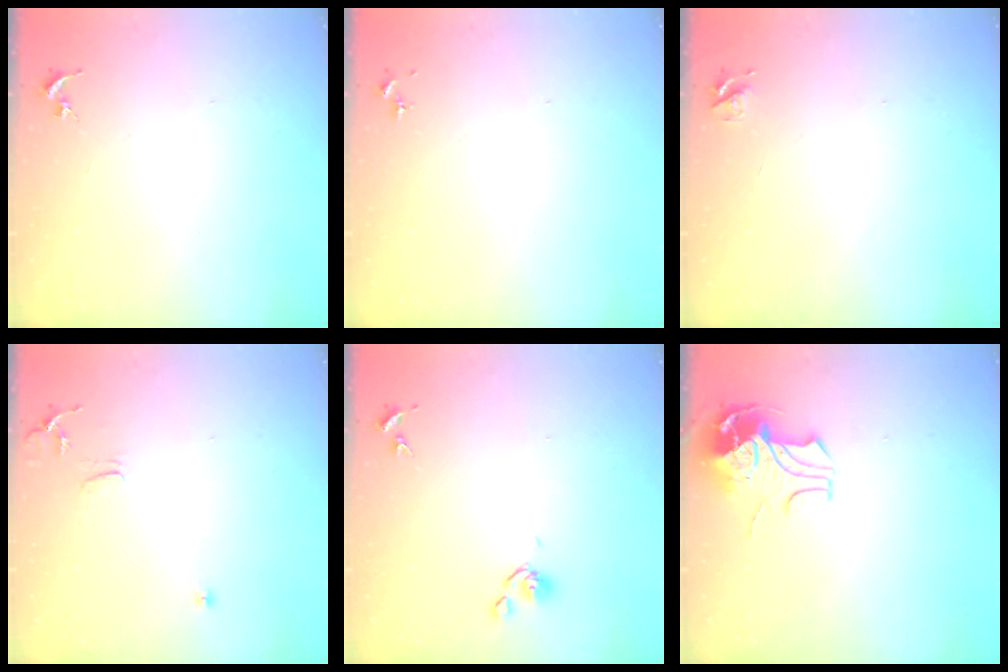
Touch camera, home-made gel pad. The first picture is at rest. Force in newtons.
{"total": 0.0}
{"total": 4.7, "press": 4.7, "slide": 0.6}
{"total": 7.2, "press": 7.2, "slide": 0.8}
{"total": 6.0, "press": 5.9, "slide": 0.8}
{"total": 9.2, "press": 9.1, "slide": 1.2}